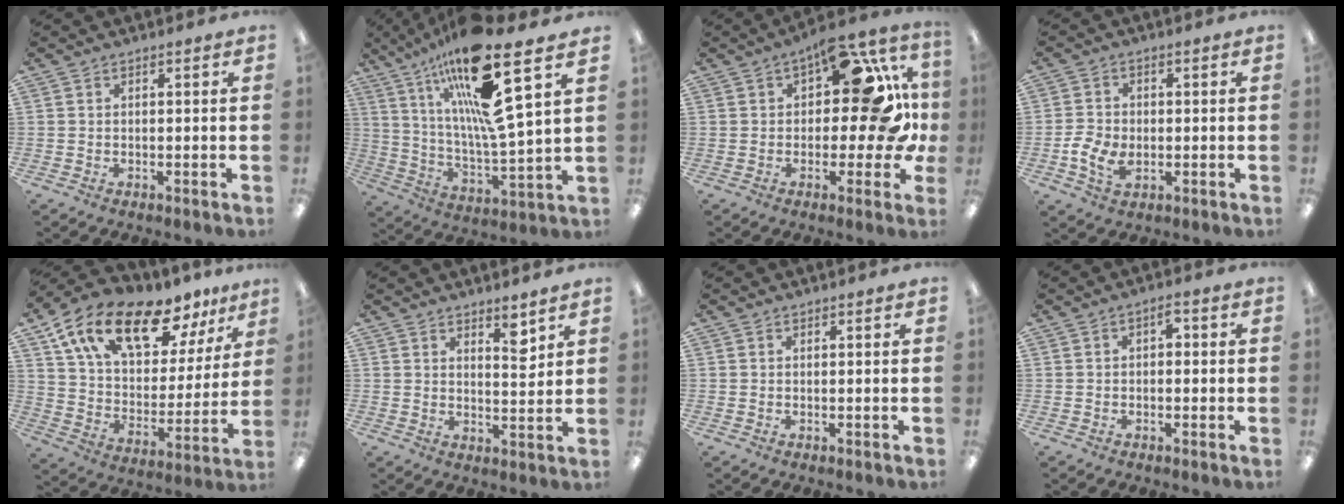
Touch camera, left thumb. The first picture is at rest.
{"total": 22.6, "force": [14.2, 3.5, 17.2], "torque": [-0.311, -0.080, 0.224]}
{"total": 18.6, "force": [4.4, 8.4, 15.9], "torque": [-0.208, -0.021, 0.063]}
{"total": 6.4, "force": [-1.7, 4.7, 4.0], "torque": [-0.083, 0.010, -0.029]}
{"total": 18.9, "force": [13.2, 8.3, 10.6], "torque": [-0.198, -0.078, 0.234]}
{"total": 4.9, "force": [4.0, 1.2, 2.4], "torque": [-0.018, -0.034, 0.064]}
{"total": 0.0}
{"total": 2.4, "force": [-0.1, 1.5, 1.9], "torque": [-0.030, 0.008, -0.007]}